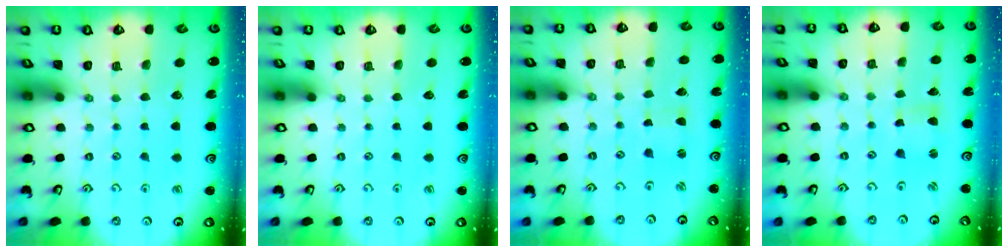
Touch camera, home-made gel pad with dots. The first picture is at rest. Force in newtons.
{"total": 0.0}
{"total": 1.2, "press": 1.2, "slide": 0.3}
{"total": 2.2, "press": 2.2, "slide": 0.3}